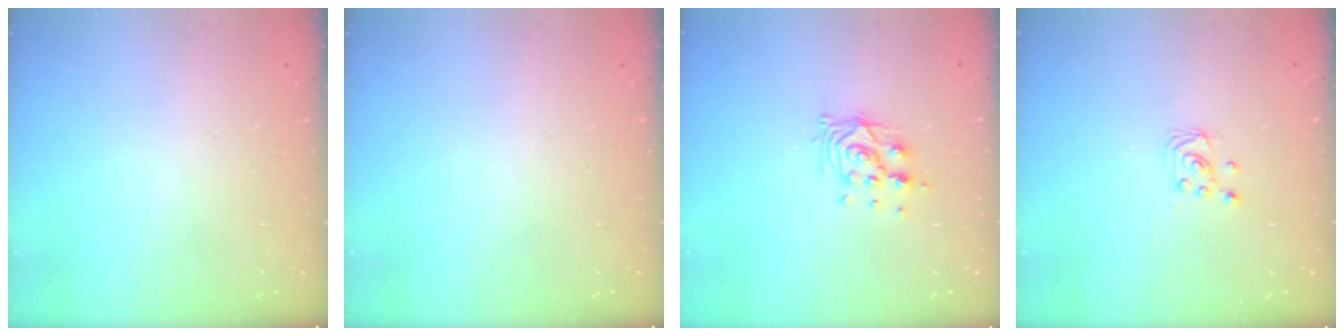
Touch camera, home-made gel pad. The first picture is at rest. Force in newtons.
{"total": 0.0}
{"total": 9.3, "press": 9.3, "slide": 0.6}
{"total": 2.0, "press": 2.0, "slide": 0.2}